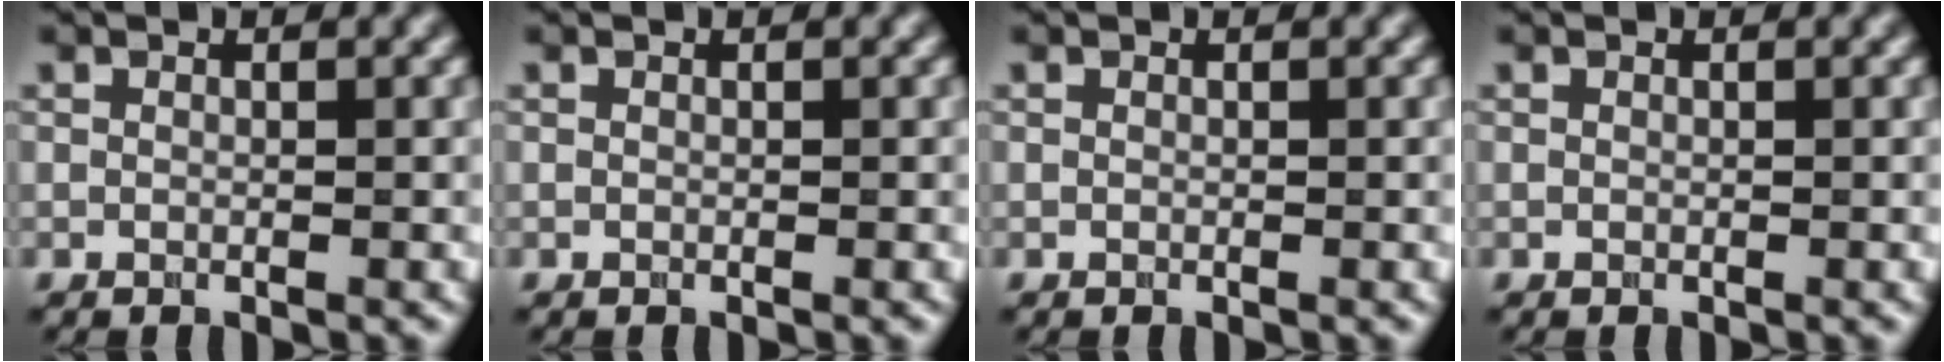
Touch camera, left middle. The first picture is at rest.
{"total": 0.0}
{"total": 0.0}
{"total": 0.0}